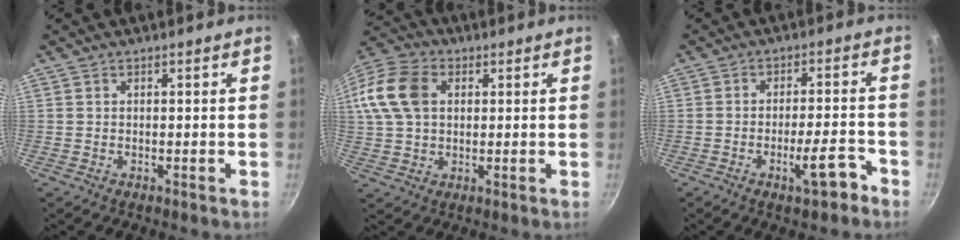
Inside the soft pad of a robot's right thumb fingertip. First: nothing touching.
{"total": 14.0, "force": [3.0, 9.9, 9.4], "torque": [-0.190, 0.020, 0.046]}
{"total": 6.8, "force": [-3.8, 1.8, 5.4], "torque": [-0.068, 0.030, -0.052]}